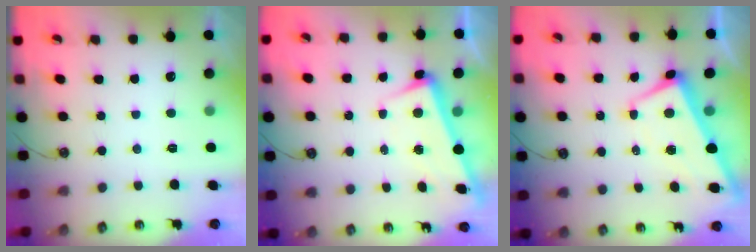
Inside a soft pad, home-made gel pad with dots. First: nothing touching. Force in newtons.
{"total": 3.2, "press": 3.1, "slide": 1.1}
{"total": 1.2, "press": 0.3, "slide": 1.1}